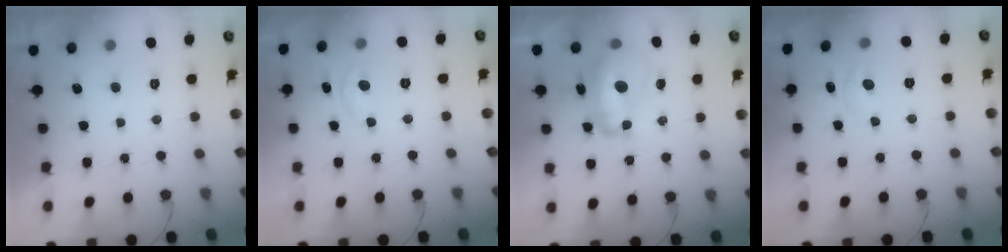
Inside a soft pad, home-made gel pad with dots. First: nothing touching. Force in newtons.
{"total": 2.8, "press": 2.8, "slide": 0.3}
{"total": 13.9, "press": 13.9, "slide": 1.0}
{"total": 5.3, "press": 5.3, "slide": 0.8}